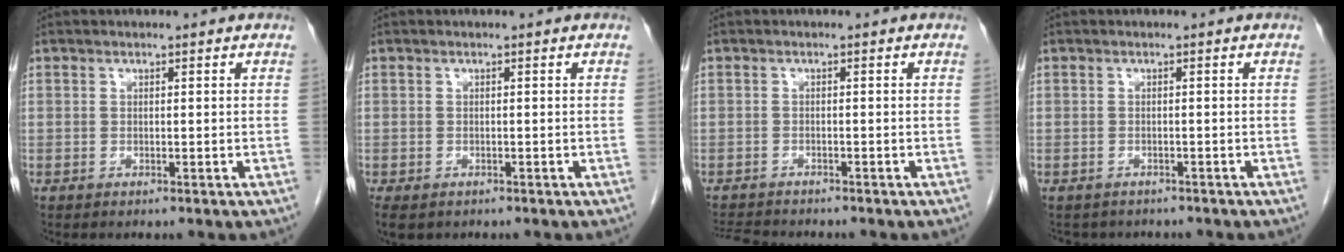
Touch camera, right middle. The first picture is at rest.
{"total": 4.2, "force": [-2.8, 2.5, 1.9], "torque": [-0.034, -0.006, -0.040]}
{"total": 4.9, "force": [-4.7, 0.8, 1.3], "torque": [-0.021, -0.011, -0.077]}
{"total": 3.8, "force": [-3.4, 1.7, 0.4], "torque": [-0.007, 0.001, -0.042]}